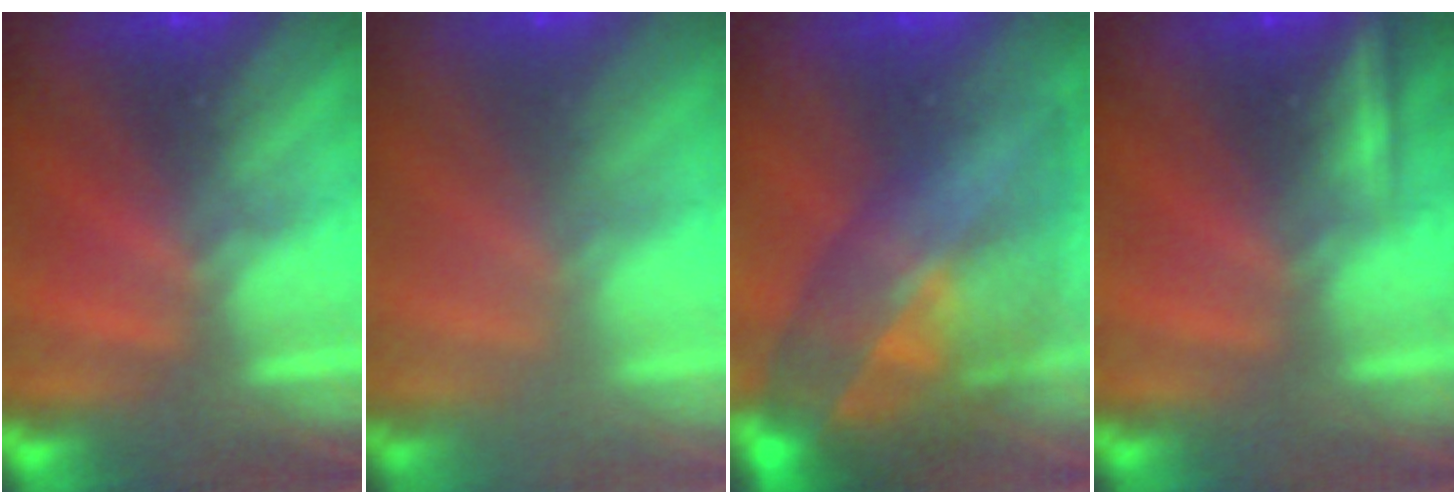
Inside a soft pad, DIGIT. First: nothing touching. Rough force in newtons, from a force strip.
{"total": 2.9}
{"total": 7.8}
{"total": 2.2}